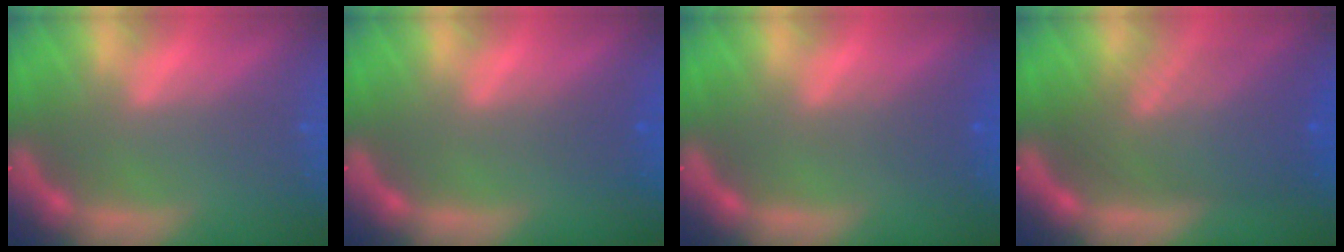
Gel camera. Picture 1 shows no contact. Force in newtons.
{"total": 1.4}
{"total": 2.0}
{"total": 8.5}